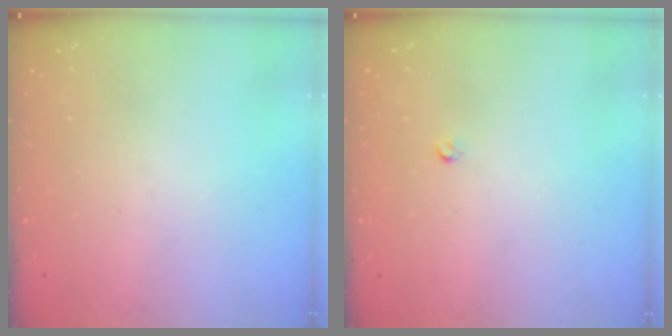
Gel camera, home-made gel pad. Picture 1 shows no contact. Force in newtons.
{"total": 2.6, "press": 2.5, "slide": 0.4}